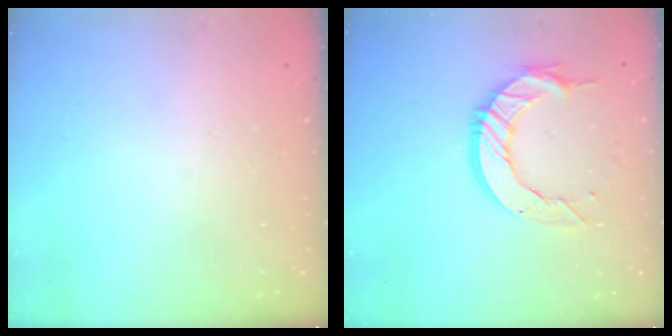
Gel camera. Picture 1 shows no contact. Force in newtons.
{"total": 12.5, "press": 12.4, "slide": 0.9}